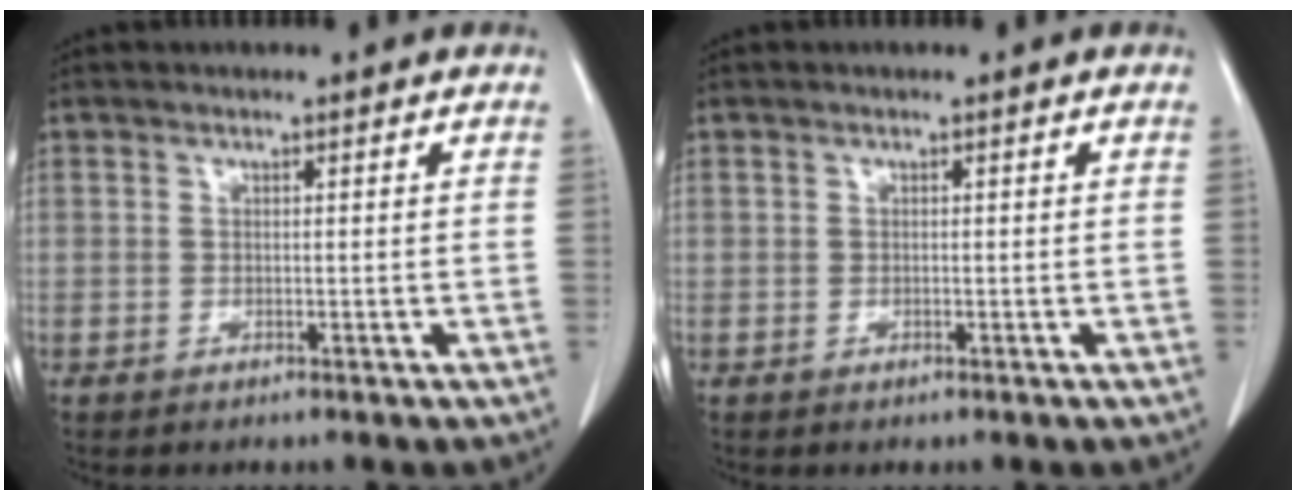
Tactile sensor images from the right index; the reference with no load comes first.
{"total": 0.0}